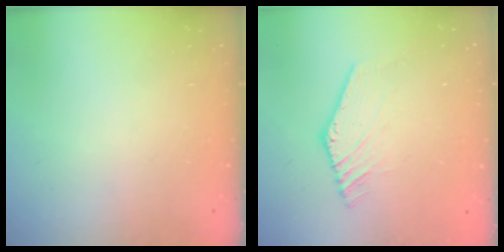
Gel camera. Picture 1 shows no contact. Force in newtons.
{"total": 2.2, "press": 2.2, "slide": 0.4}